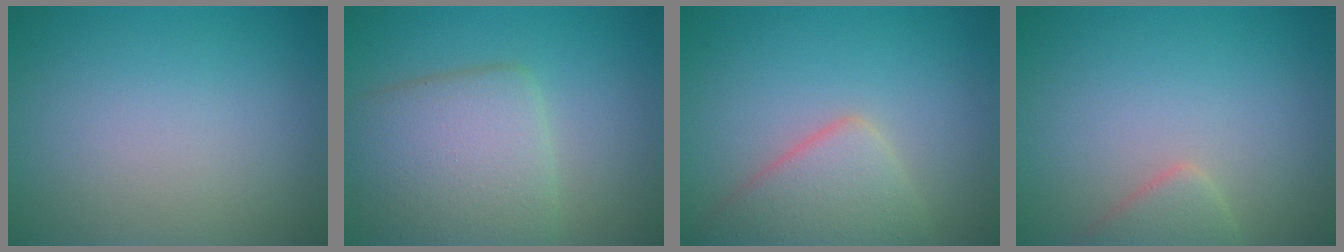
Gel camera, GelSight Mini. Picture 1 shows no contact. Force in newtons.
{"total": 6.3, "press": 6.3, "slide": 0.2}
{"total": 4.7, "press": 4.7, "slide": 0.1}
{"total": 2.1, "press": 2.1, "slide": 0.2}